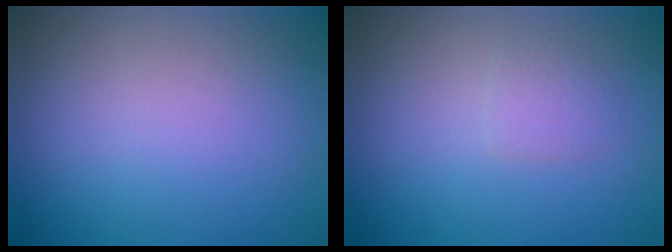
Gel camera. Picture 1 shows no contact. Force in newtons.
{"total": 1.1, "press": 1.1, "slide": 0.0}